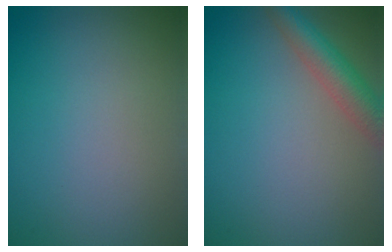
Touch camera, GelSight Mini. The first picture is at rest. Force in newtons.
{"total": 4.0, "press": 4.0, "slide": 0.2}